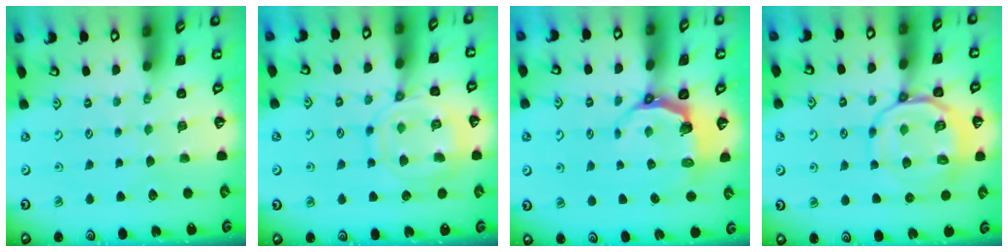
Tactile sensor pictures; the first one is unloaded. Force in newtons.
{"total": 14.4, "press": 14.3, "slide": 1.2}
{"total": 5.0, "press": 3.4, "slide": 3.7}
{"total": 12.6, "press": 12.5, "slide": 1.8}